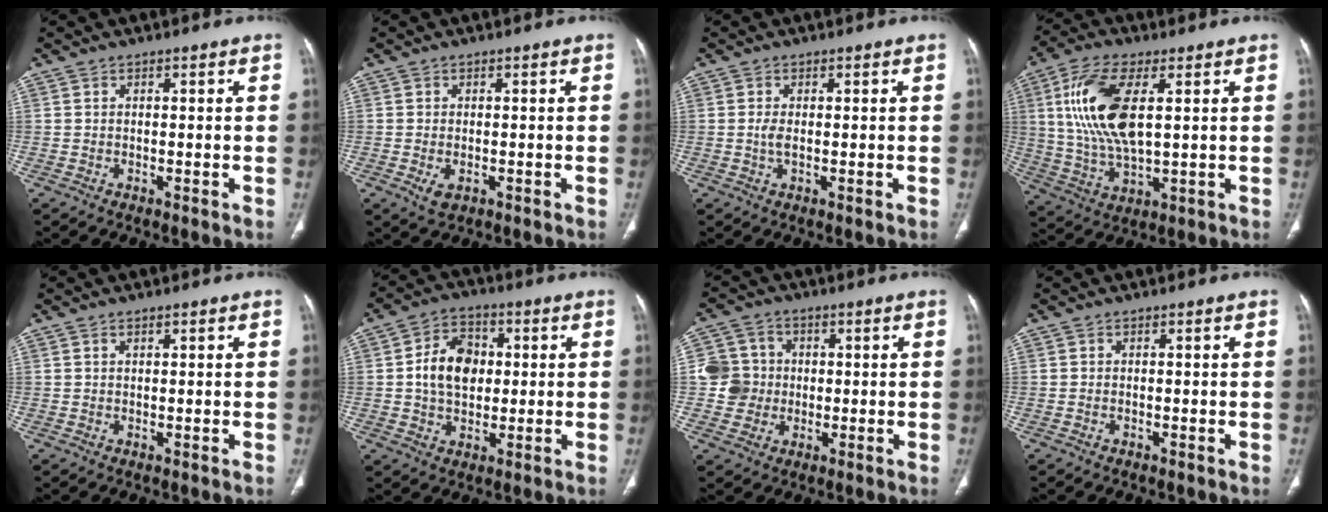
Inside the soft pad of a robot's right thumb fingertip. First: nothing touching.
{"total": 2.4, "force": [-0.8, 1.4, 1.8], "torque": [-0.034, -0.002, -0.008]}
{"total": 1.7, "force": [0.0, 0.6, 1.6], "torque": [-0.044, -0.004, 0.000]}
{"total": 15.3, "force": [3.5, 6.6, 13.3], "torque": [-0.279, -0.010, 0.073]}
{"total": 0.7, "force": [0.4, 0.3, 0.5], "torque": [-0.009, 0.001, 0.007]}
{"total": 10.2, "force": [0.9, 7.4, 6.9], "torque": [-0.094, 0.010, 0.010]}
{"total": 7.7, "force": [-0.1, 7.5, 1.5], "torque": [-0.001, 0.013, -0.005]}
{"total": 0.0}